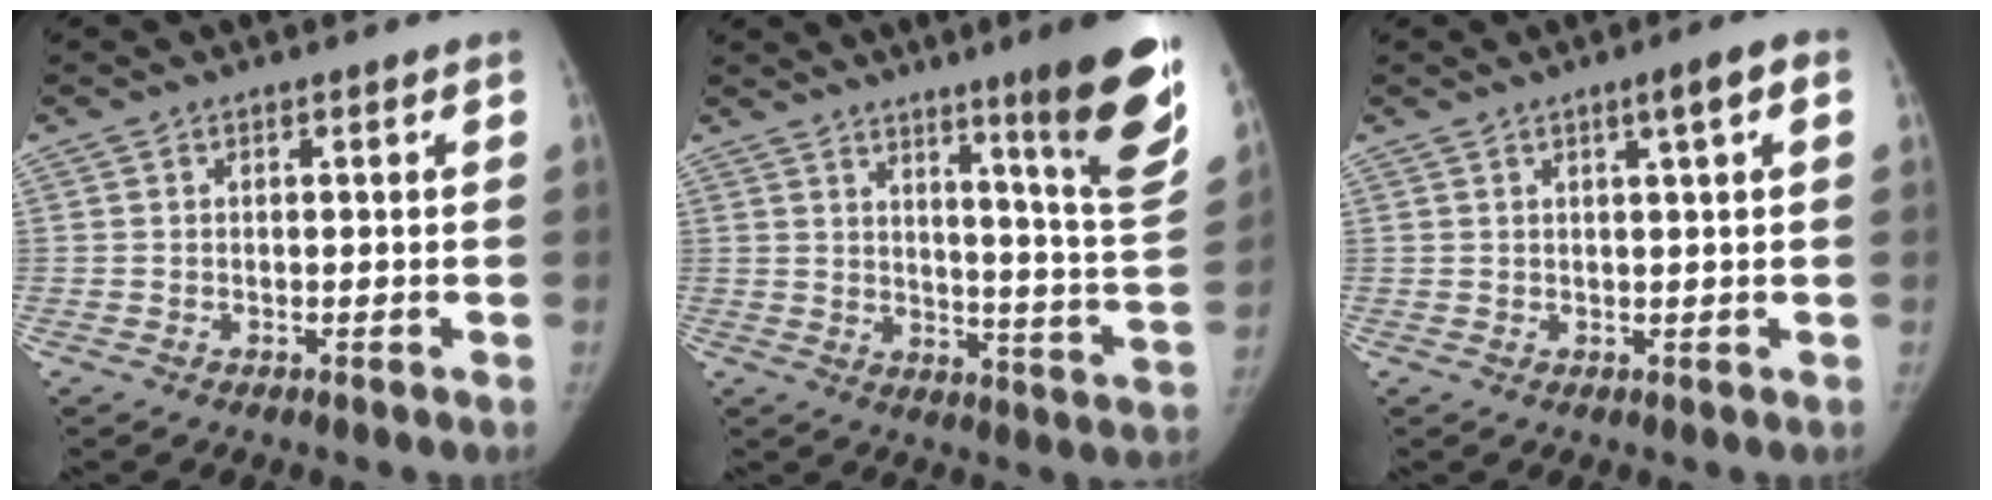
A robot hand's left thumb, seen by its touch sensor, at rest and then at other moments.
{"total": 18.3, "force": [11.2, 0.6, 14.4], "torque": [-0.166, -0.083, 0.159]}
{"total": 3.5, "force": [1.4, 0.2, 3.2], "torque": [-0.043, 0.002, 0.023]}